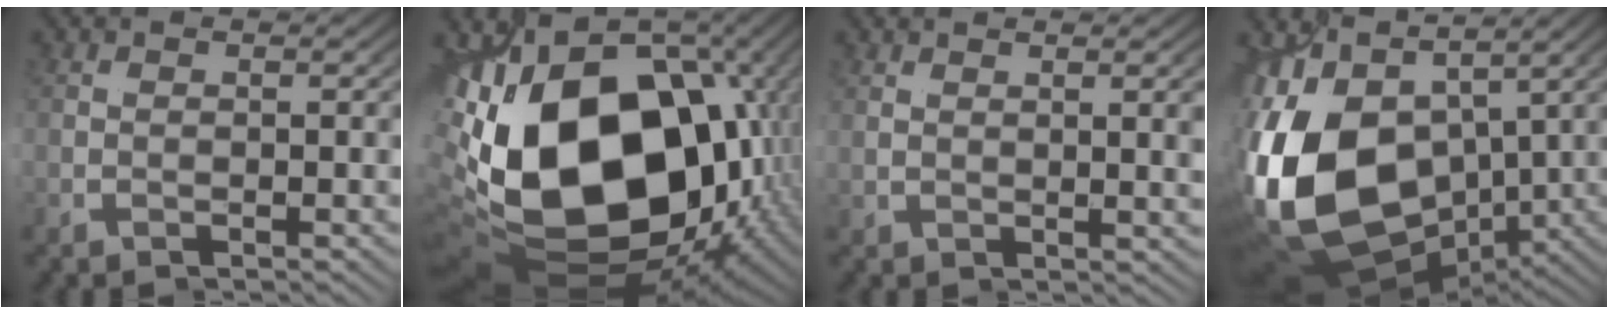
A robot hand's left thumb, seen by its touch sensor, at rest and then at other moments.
{"total": 24.4, "force": [-0.8, 14.0, 20.0], "torque": [-0.353, -0.031, 0.003]}
{"total": 1.9, "force": [1.3, -1.5, 0.1], "torque": [0.011, 0.013, 0.017]}
{"total": 17.9, "force": [-3.6, 11.5, 13.1], "torque": [-0.285, -0.034, -0.037]}